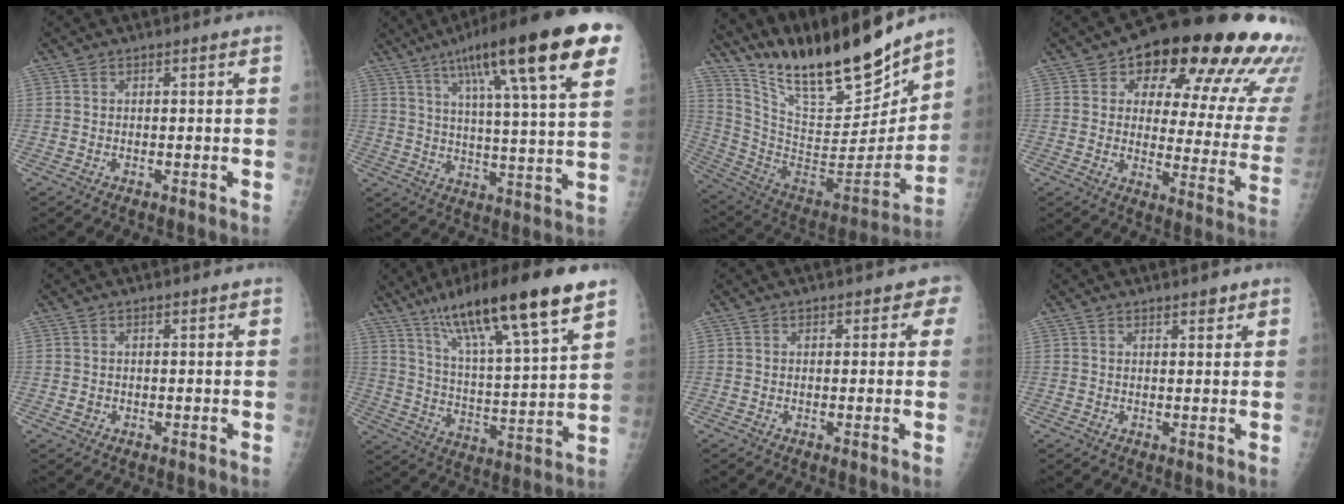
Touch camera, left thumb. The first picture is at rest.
{"total": 25.1, "force": [12.8, 4.2, 21.1], "torque": [-0.313, -0.010, 0.189]}
{"total": 26.3, "force": [21.4, 6.3, 14.0], "torque": [-0.195, -0.108, 0.368]}
{"total": 25.5, "force": [14.1, 11.1, 18.2], "torque": [-0.193, -0.034, 0.176]}
{"total": 0.7, "force": [0.0, 0.7, 0.3], "torque": [0.000, 0.000, 0.001]}
{"total": 21.3, "force": [13.6, 3.1, 16.2], "torque": [-0.261, -0.041, 0.232]}
{"total": 2.0, "force": [1.2, 1.4, 0.9], "torque": [0.022, 0.001, 0.005]}
{"total": 1.6, "force": [1.2, 0.6, 0.7], "torque": [-0.004, -0.008, 0.018]}